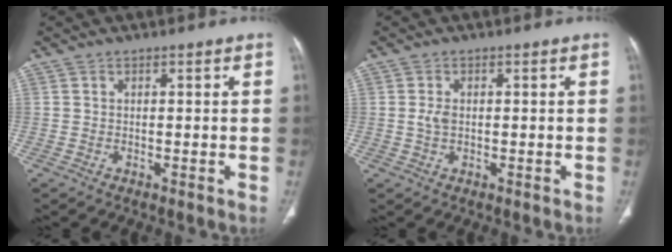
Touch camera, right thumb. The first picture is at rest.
{"total": 1.9, "force": [0.0, 1.3, 1.5], "torque": [-0.033, 0.002, 0.000]}